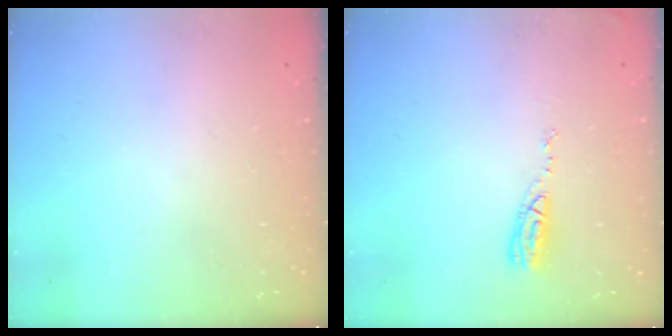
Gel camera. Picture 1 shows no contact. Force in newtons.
{"total": 7.9, "press": 7.9, "slide": 0.8}